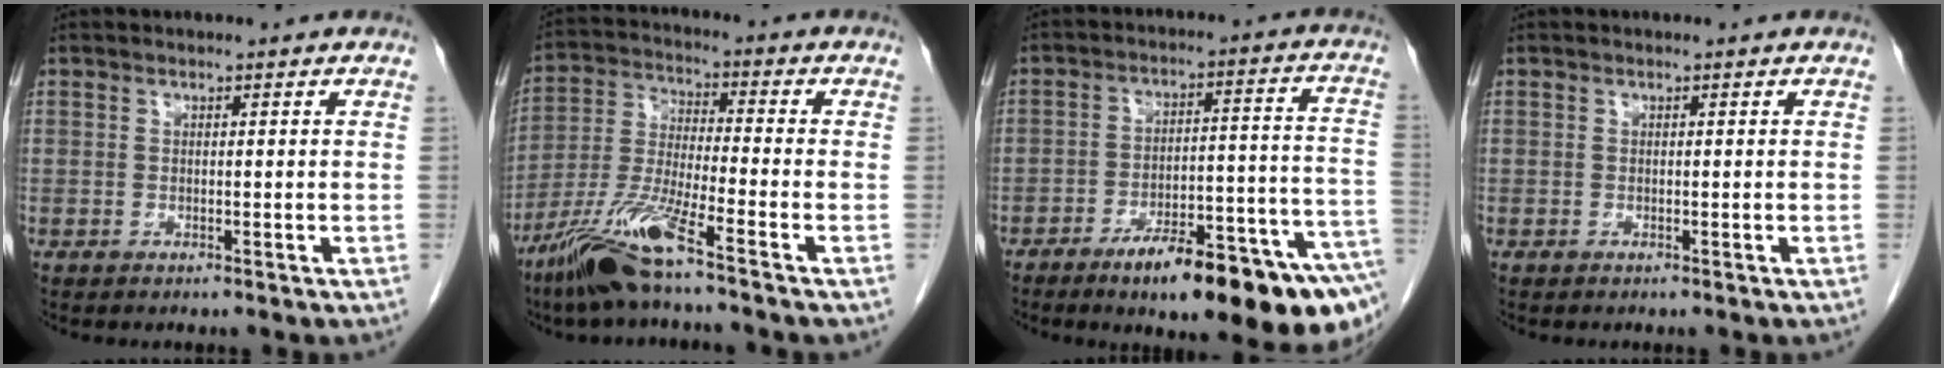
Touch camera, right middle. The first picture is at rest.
{"total": 11.0, "force": [-7.5, -0.2, 8.0], "torque": [-0.172, -0.027, -0.151]}
{"total": 18.8, "force": [-12.4, 2.3, 13.9], "torque": [-0.111, 0.031, -0.181]}
{"total": 0.0}